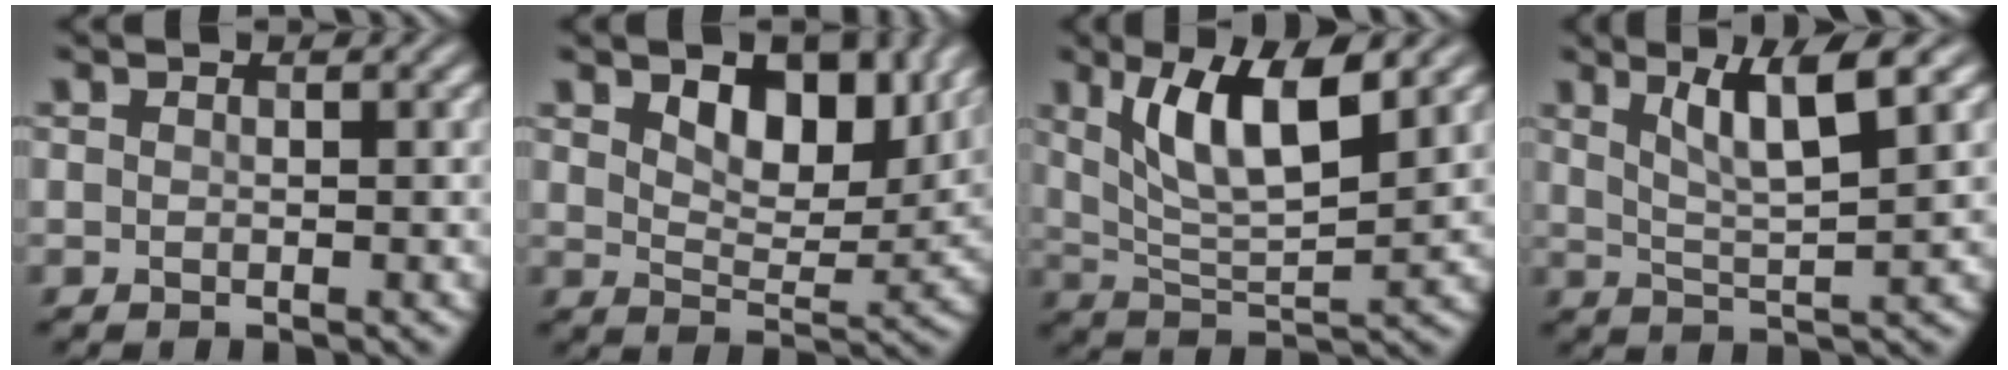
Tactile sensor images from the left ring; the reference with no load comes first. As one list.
[{"total": 6.2, "force": [3.3, 3.2, 4.2], "torque": [-0.070, -0.014, 0.049]}, {"total": 7.6, "force": [3.3, 2.3, 6.4], "torque": [-0.119, -0.004, 0.060]}, {"total": 5.4, "force": [2.7, 0.8, 4.6], "torque": [-0.079, 0.000, 0.048]}]